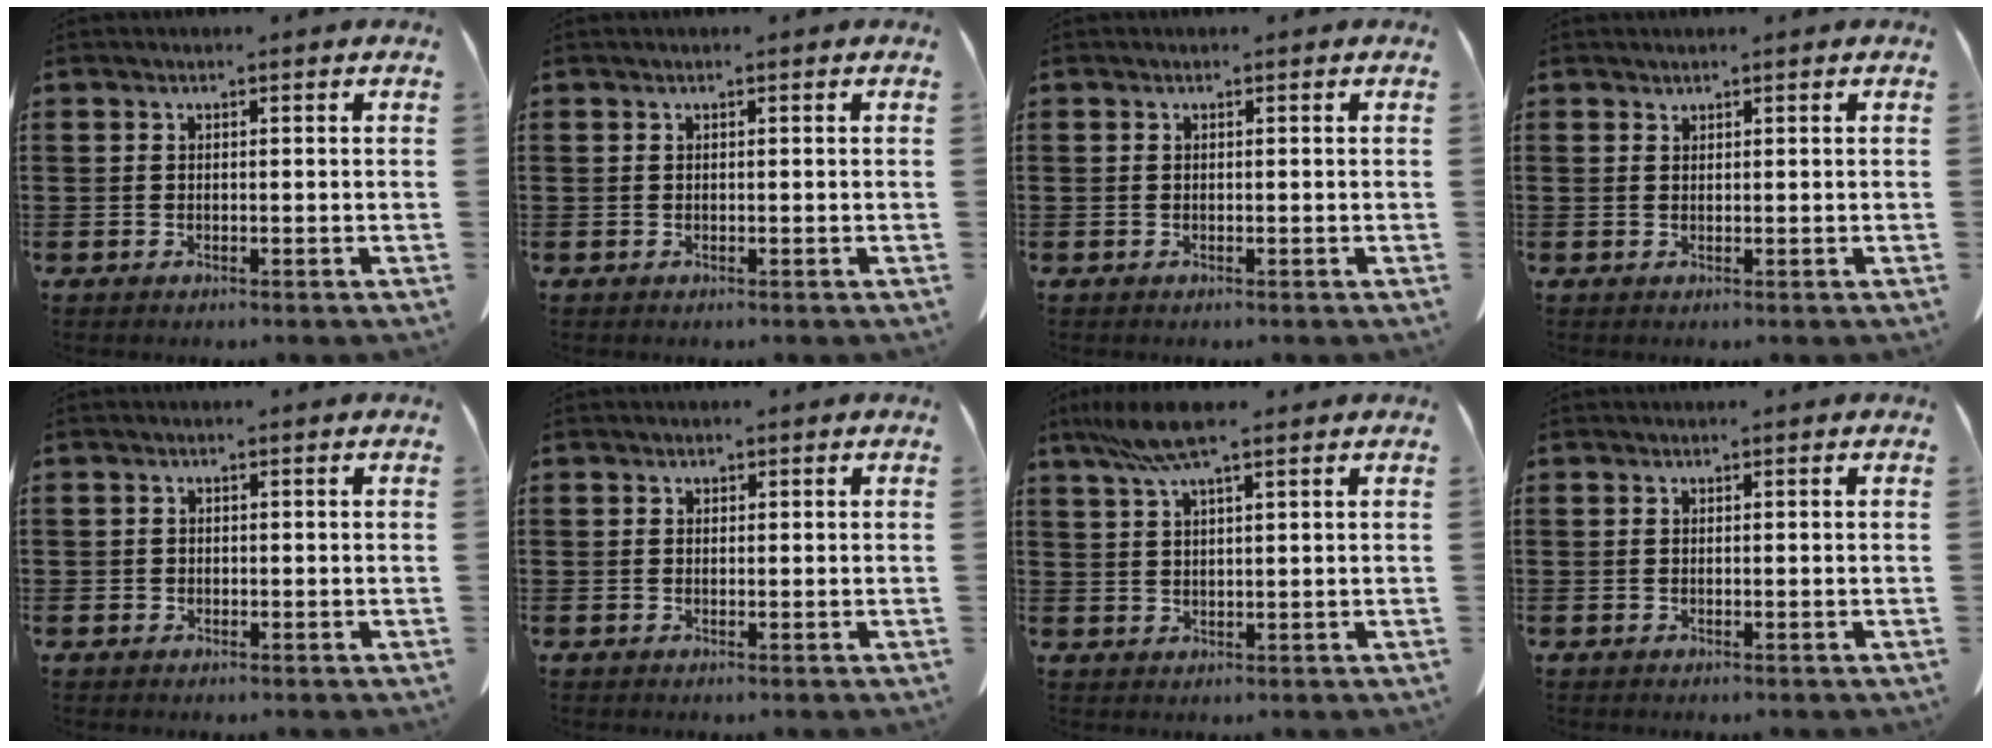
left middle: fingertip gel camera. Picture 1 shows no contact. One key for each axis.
{"total": 0.0}
{"total": 0.0}
{"total": 0.7, "fx": 0.7, "fy": 0.1, "fz": 0.0, "tx": -0.002, "ty": -0.001, "tz": 0.014}
{"total": 0.6, "fx": 0.0, "fy": 0.6, "fz": 0.1, "tx": -0.003, "ty": 0.005, "tz": -0.001}
{"total": 0.5, "fx": 0.3, "fy": 0.4, "fz": 0.1, "tx": -0.003, "ty": 0.003, "tz": 0.006}
{"total": 6.8, "fx": 4.5, "fy": 0.8, "fz": 5.0, "tx": -0.108, "ty": -0.004, "tz": 0.082}
{"total": 0.0}